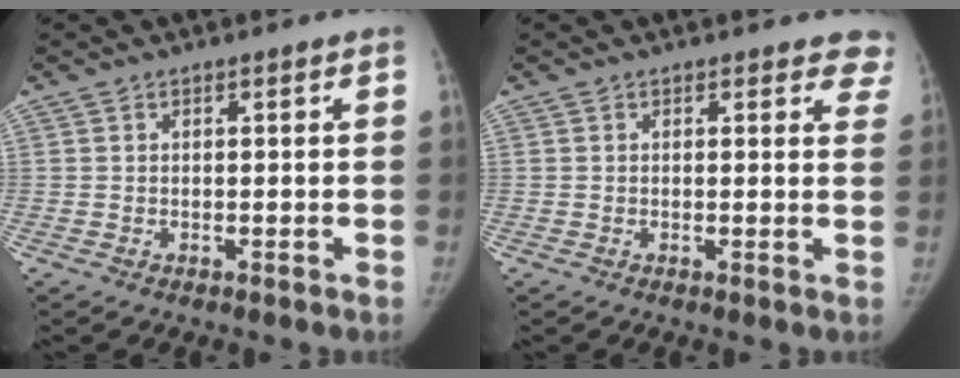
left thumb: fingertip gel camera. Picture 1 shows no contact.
{"total": 4.8, "force": [4.2, 2.2, 0.8], "torque": [0.036, -0.017, 0.023]}